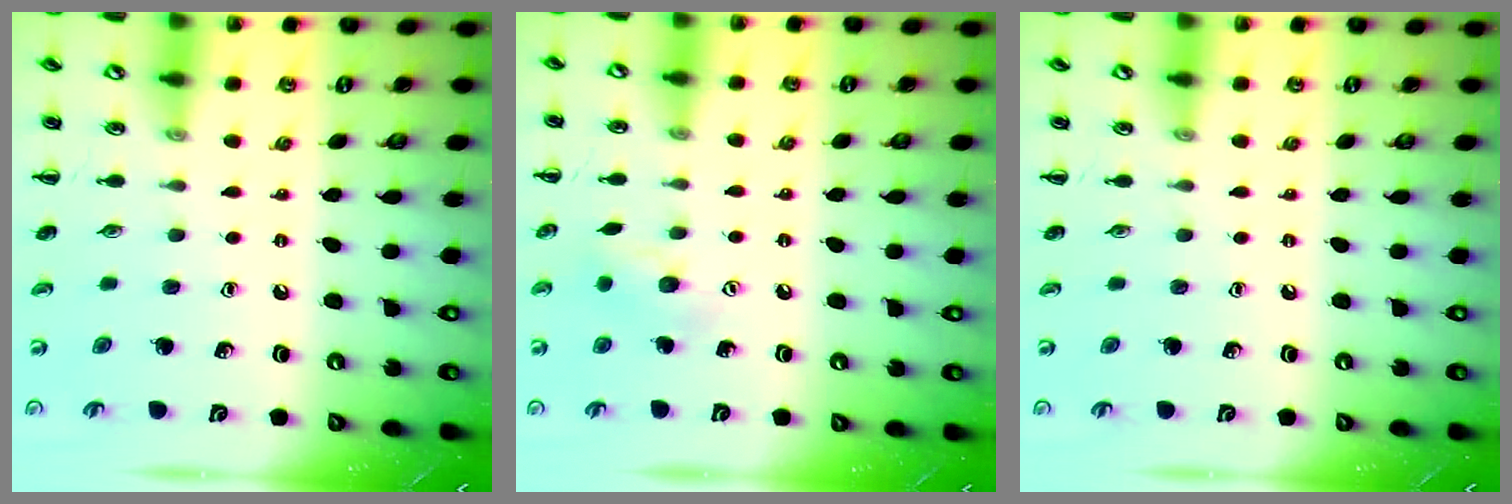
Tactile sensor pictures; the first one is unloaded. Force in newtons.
{"total": 7.9, "press": 7.8, "slide": 1.0}
{"total": 0.0}